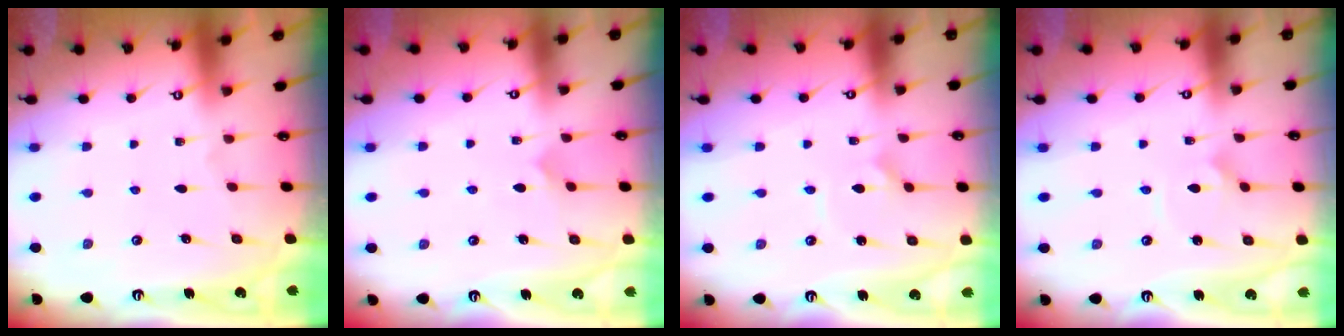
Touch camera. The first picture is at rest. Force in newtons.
{"total": 5.5, "press": 5.5, "slide": 0.5}
{"total": 2.9, "press": 2.9, "slide": 0.4}
{"total": 2.5, "press": 2.5, "slide": 0.1}